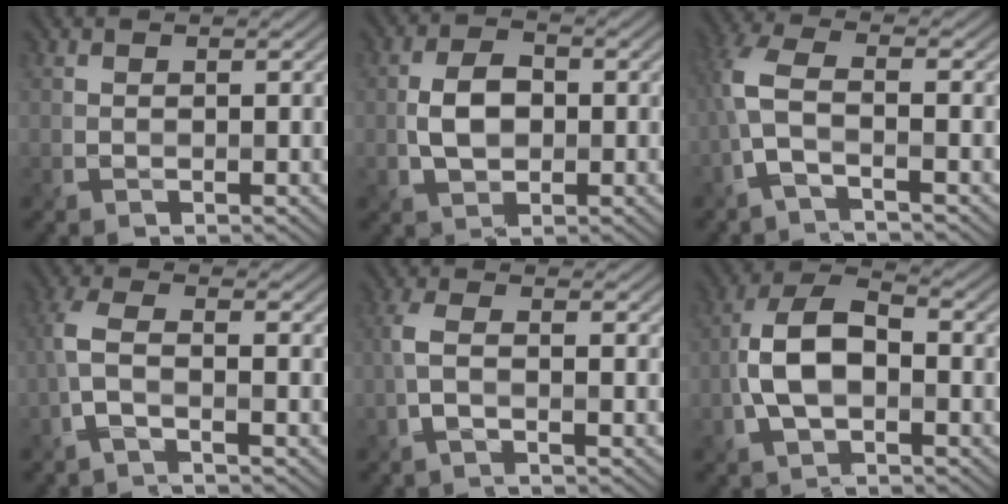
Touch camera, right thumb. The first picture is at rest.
{"total": 4.5, "force": [-0.6, 3.0, 3.3], "torque": [-0.068, 0.000, -0.012]}
{"total": 4.8, "force": [-1.7, 1.3, 4.2], "torque": [-0.103, 0.009, -0.050]}
{"total": 3.6, "force": [-1.6, 0.9, 3.2], "torque": [-0.077, 0.006, -0.044]}
{"total": 2.7, "force": [-1.0, 0.6, 2.5], "torque": [-0.061, 0.003, -0.030]}
{"total": 8.2, "force": [-1.9, 4.5, 6.5], "torque": [-0.143, 0.012, -0.043]}